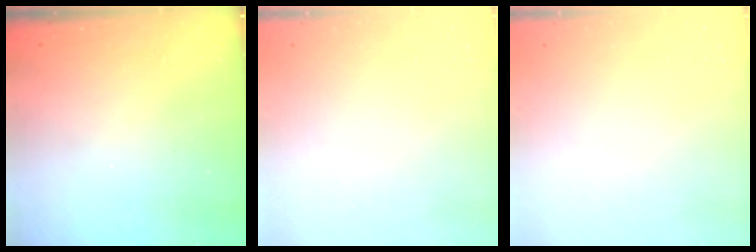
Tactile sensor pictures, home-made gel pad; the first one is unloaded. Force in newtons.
{"total": 0.0}
{"total": 0.0}